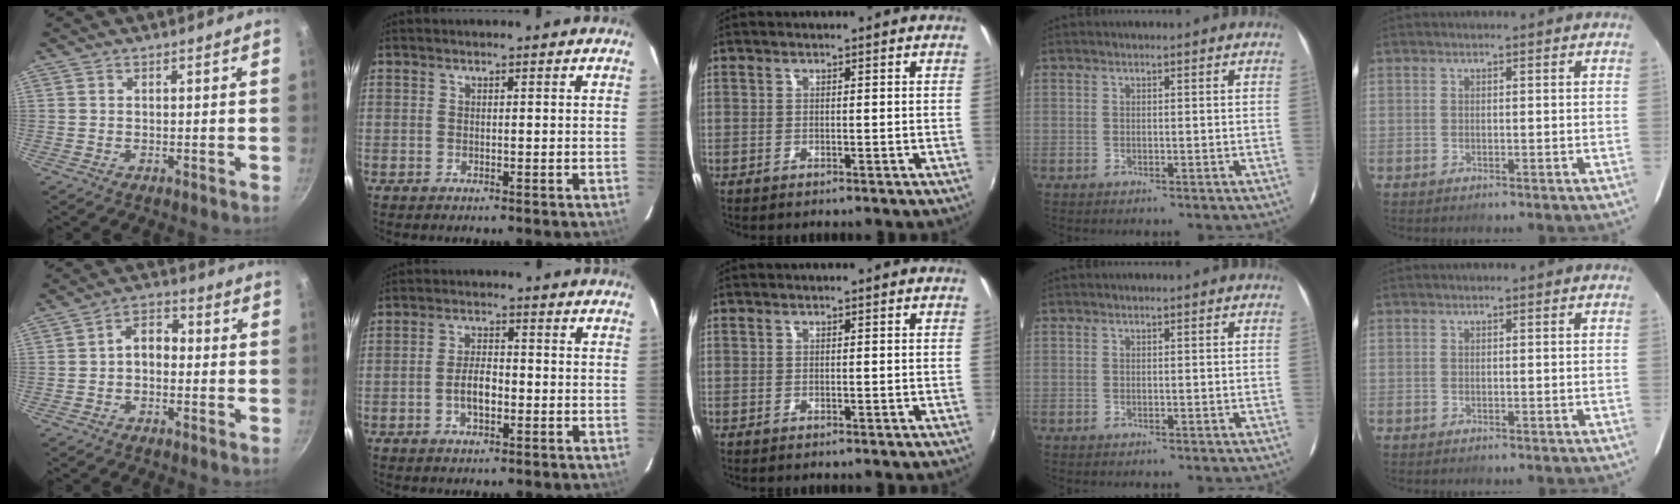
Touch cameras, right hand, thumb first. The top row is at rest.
{"thumb": {"total": 5.5, "force": [-0.7, 3.8, 3.9], "torque": [-0.039, 0.024, -0.023]}, "index": {"total": 4.7, "force": [-1.5, 2.2, 3.9], "torque": [-0.080, 0.005, -0.025]}}